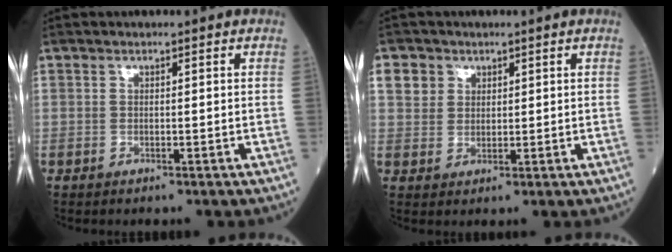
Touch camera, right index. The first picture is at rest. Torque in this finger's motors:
{"motor_torque": [-0.14, 0.39, 0.05, 0.04]}